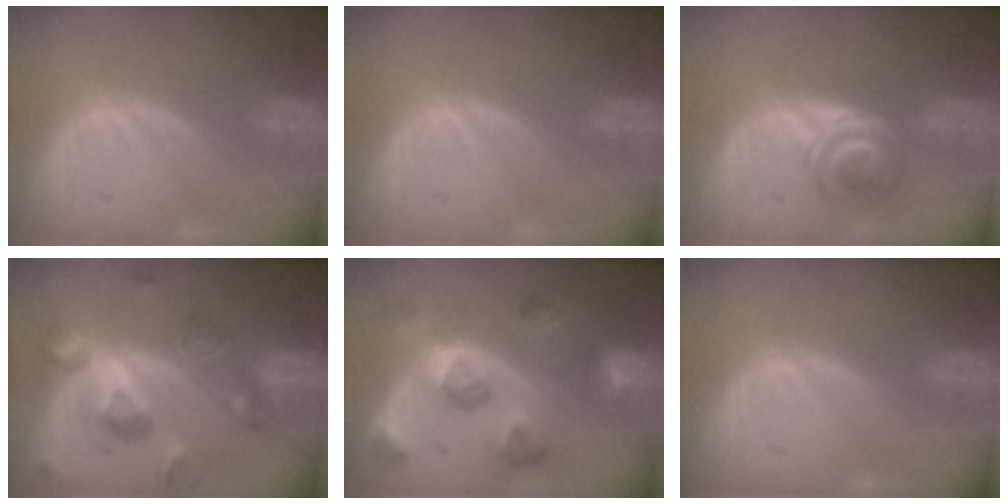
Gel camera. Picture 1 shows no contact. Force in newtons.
{"total": 0.0}
{"total": 5.9, "press": 4.9, "slide": 3.2}
{"total": 10.5, "press": 9.4, "slide": 4.7}
{"total": 9.3, "press": 8.5, "slide": 3.9}
{"total": 0.0}